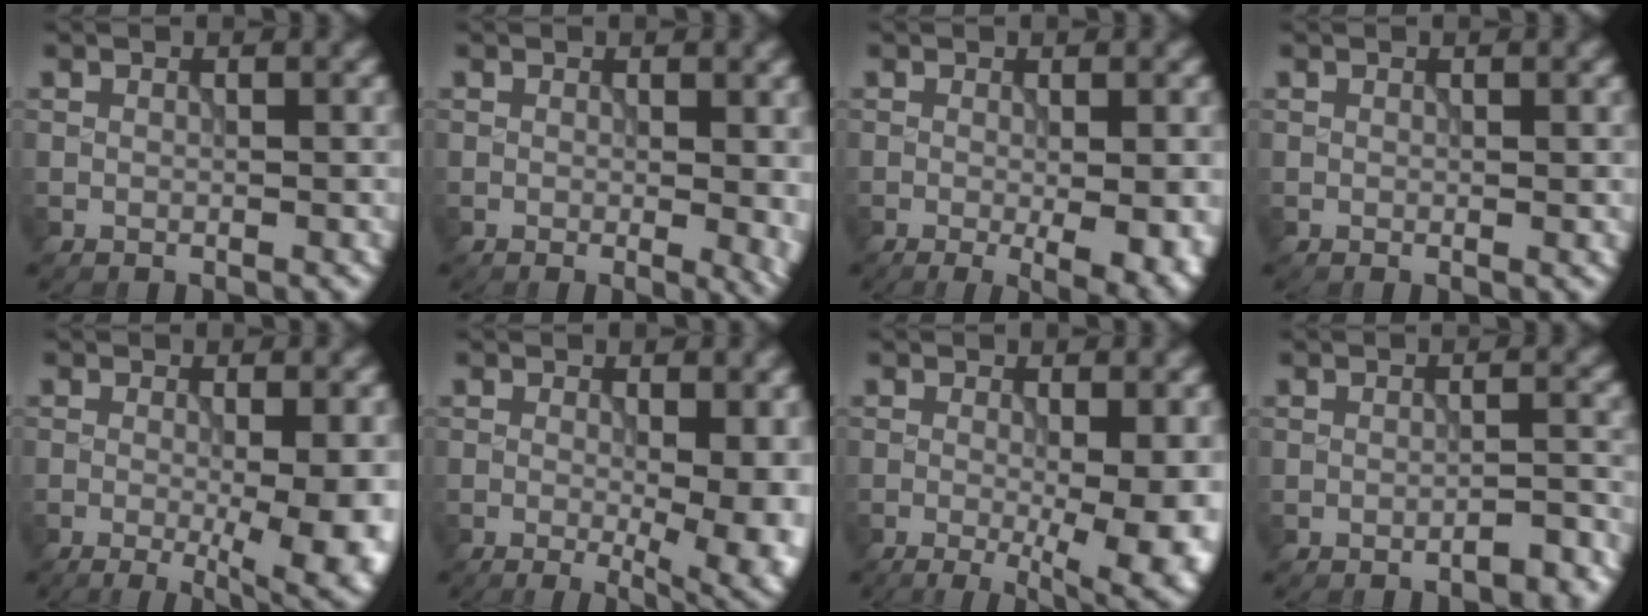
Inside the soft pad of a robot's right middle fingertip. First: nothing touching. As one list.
[{"total": 3.2, "force": [0.0, 1.1, 3.0], "torque": [-0.030, -0.007, 0.000]}, {"total": 5.2, "force": [-1.3, 1.2, 4.8], "torque": [-0.066, -0.018, -0.012]}, {"total": 0.0}, {"total": 7.1, "force": [-1.3, 1.8, 6.8], "torque": [-0.088, -0.019, -0.012]}, {"total": 7.6, "force": [-0.6, 3.2, 6.8], "torque": [-0.064, -0.007, -0.010]}, {"total": 7.8, "force": [-1.3, 2.4, 7.3], "torque": [-0.083, -0.015, -0.017]}, {"total": 2.3, "force": [-1.8, 0.5, 1.4], "torque": [-0.013, 0.007, -0.028]}]